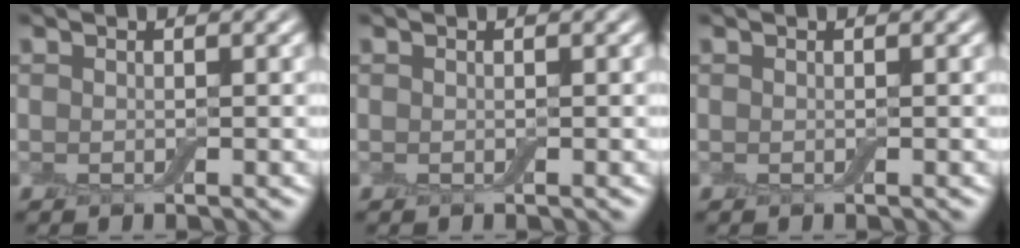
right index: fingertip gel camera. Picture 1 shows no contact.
{"total": 0.0}
{"total": 0.0}